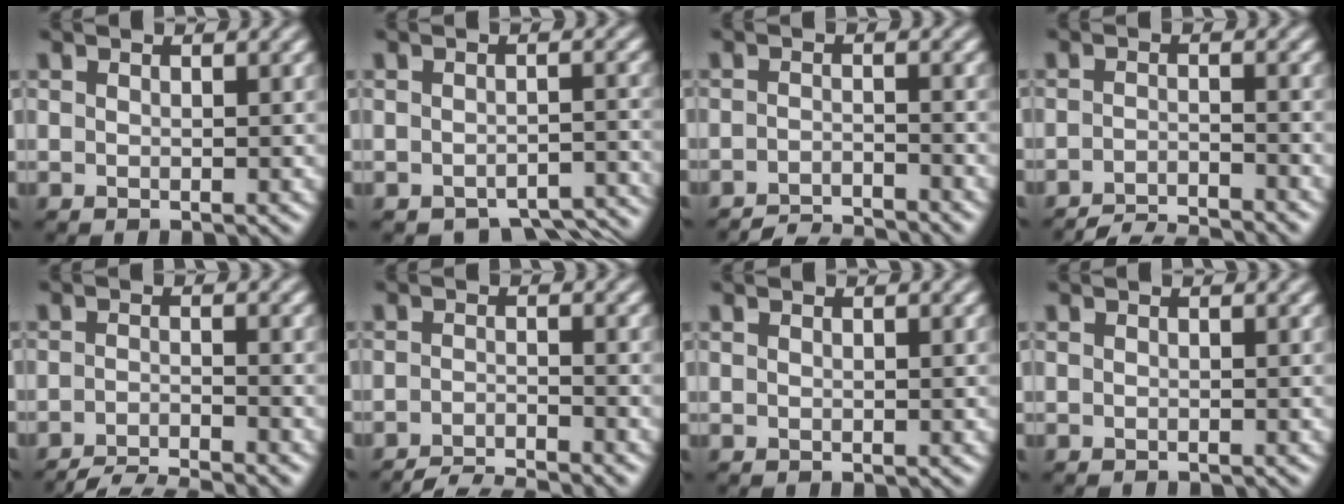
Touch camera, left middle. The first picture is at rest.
{"total": 4.0, "force": [-3.8, 0.8, 0.7], "torque": [-0.013, -0.004, -0.035]}
{"total": 4.0, "force": [-3.9, 0.3, 0.9], "torque": [-0.011, -0.003, -0.067]}
{"total": 4.7, "force": [-4.5, 0.4, 1.3], "torque": [-0.021, -0.005, -0.077]}
{"total": 4.9, "force": [-4.6, 0.4, 1.8], "torque": [-0.035, -0.007, -0.081]}
{"total": 4.4, "force": [-4.2, 0.3, 1.4], "torque": [-0.025, -0.005, -0.074]}
{"total": 0.0}
{"total": 0.6, "force": [-0.5, 0.2, 0.3], "torque": [0.002, -0.007, -0.015]}